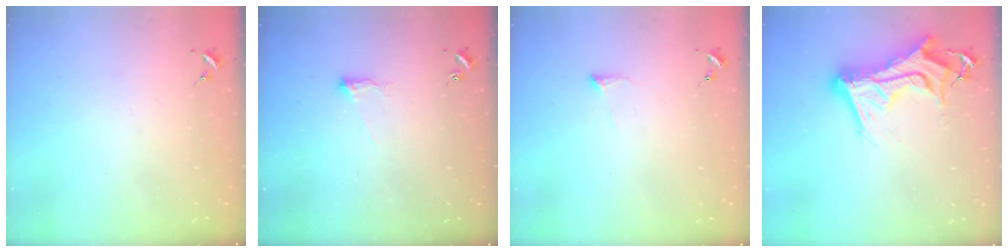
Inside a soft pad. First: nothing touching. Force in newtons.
{"total": 4.7, "press": 4.6, "slide": 0.7}
{"total": 4.9, "press": 4.7, "slide": 1.1}
{"total": 17.8, "press": 17.8, "slide": 1.7}